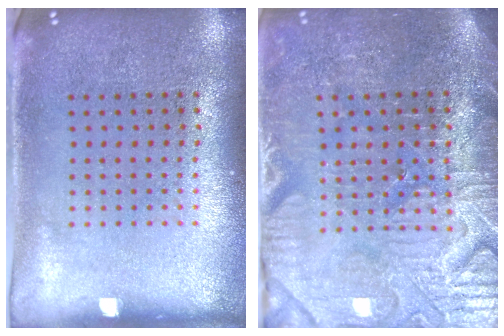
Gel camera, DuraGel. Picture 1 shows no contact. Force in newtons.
{"total": 4.0, "press": 3.9, "slide": 1.2}